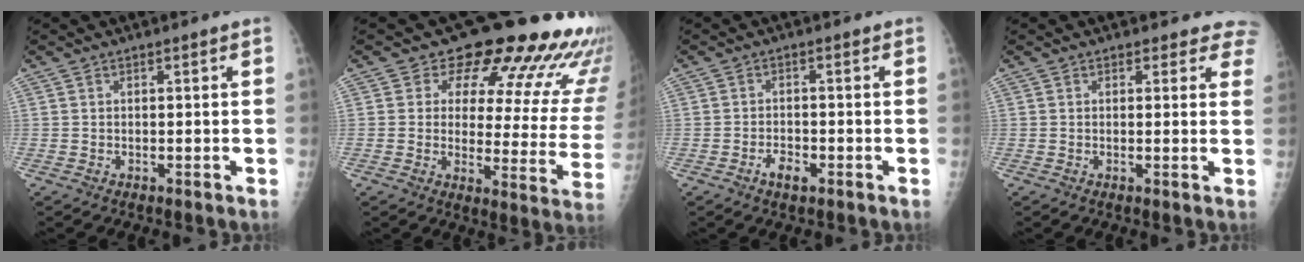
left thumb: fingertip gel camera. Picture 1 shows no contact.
{"total": 21.0, "force": [15.4, 9.0, 11.1], "torque": [-0.087, -0.086, 0.170]}
{"total": 3.0, "force": [-1.6, 1.6, 1.9], "torque": [-0.029, 0.006, -0.028]}
{"total": 6.2, "force": [5.4, 3.1, 0.2], "torque": [0.053, -0.018, 0.028]}